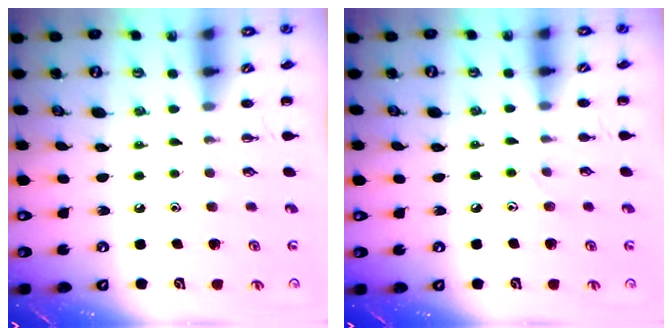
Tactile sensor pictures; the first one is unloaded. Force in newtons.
{"total": 5.5, "press": 5.2, "slide": 1.7}